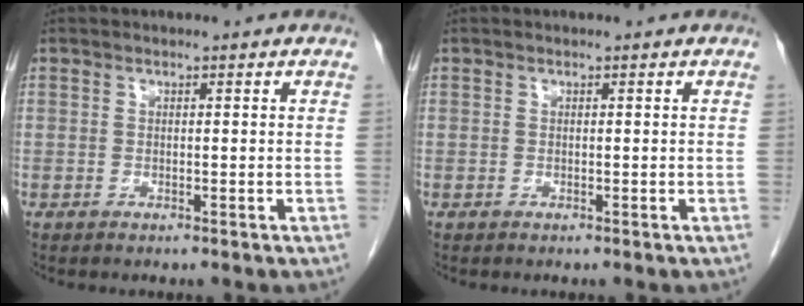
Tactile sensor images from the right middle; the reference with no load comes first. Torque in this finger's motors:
{"motor_torque": [0.00, 0.00, 0.00, 0.00]}